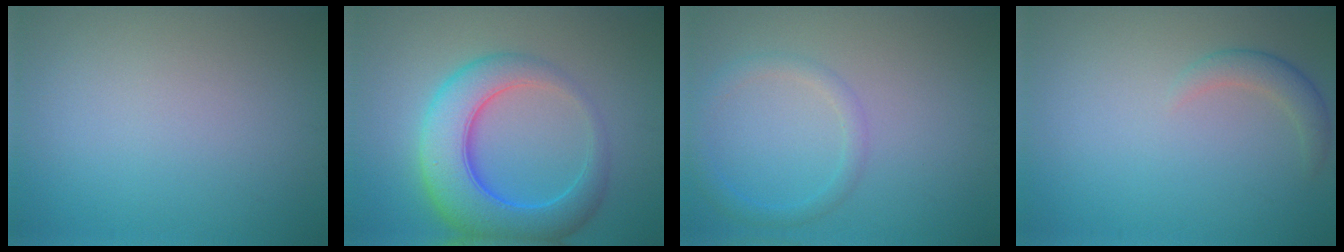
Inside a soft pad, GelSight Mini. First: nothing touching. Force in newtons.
{"total": 8.2, "press": 8.1, "slide": 0.3}
{"total": 1.9, "press": 1.9, "slide": 0.2}
{"total": 1.8, "press": 1.7, "slide": 0.2}